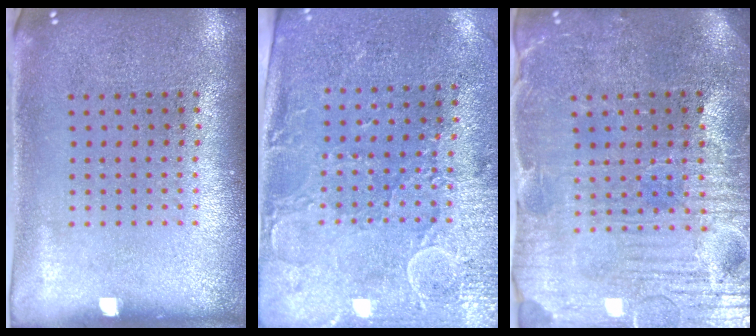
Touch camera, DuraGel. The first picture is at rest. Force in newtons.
{"total": 2.9, "press": 2.5, "slide": 1.5}
{"total": 4.0, "press": 3.9, "slide": 1.0}